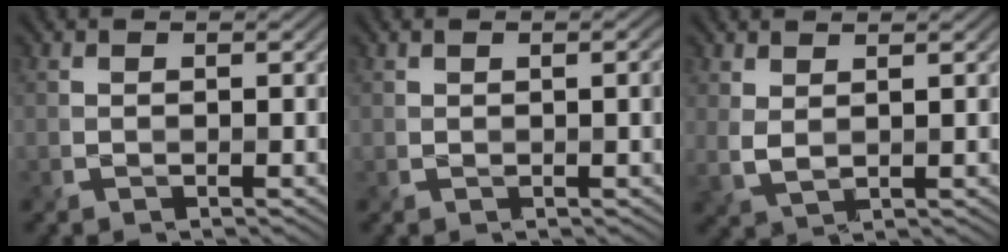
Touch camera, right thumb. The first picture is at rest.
{"total": 1.8, "force": [0.3, 0.6, 1.7], "torque": [-0.028, 0.003, 0.005]}
{"total": 2.0, "force": [1.4, 0.5, 1.3], "torque": [-0.032, -0.002, 0.032]}